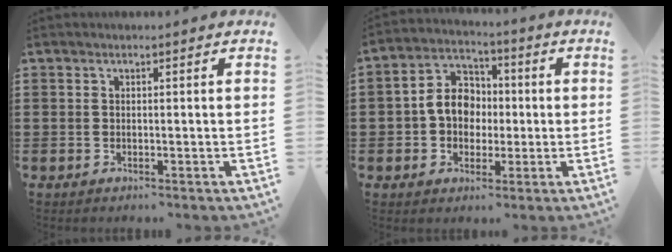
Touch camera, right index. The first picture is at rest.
{"total": 7.2, "force": [-0.3, 6.0, 4.0], "torque": [-0.090, 0.015, -0.010]}